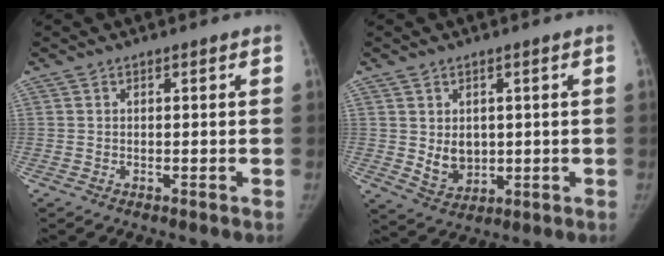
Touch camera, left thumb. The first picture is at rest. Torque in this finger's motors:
{"motor_torque": [2.48, 2.53, 0.28, -0.47, 0.11]}